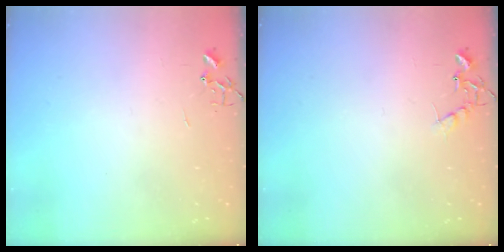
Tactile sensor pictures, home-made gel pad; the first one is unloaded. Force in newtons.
{"total": 6.8, "press": 6.8, "slide": 0.3}